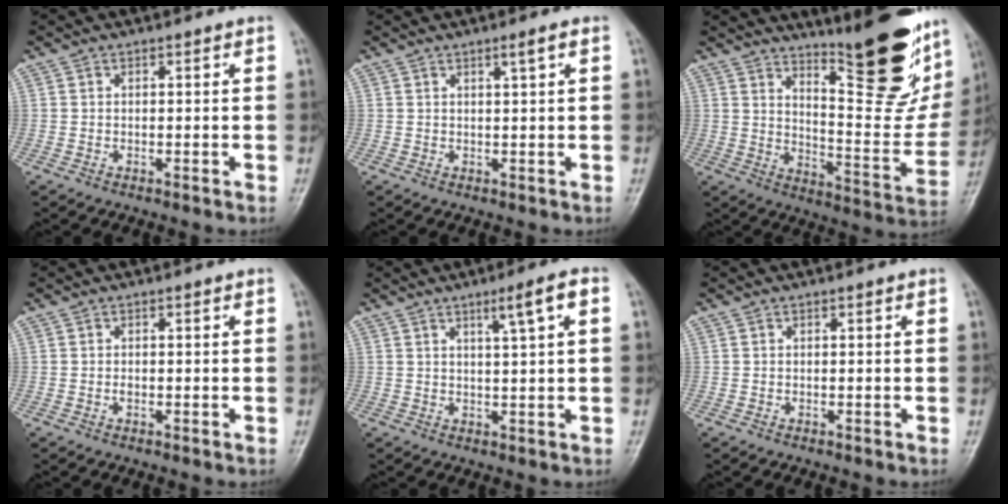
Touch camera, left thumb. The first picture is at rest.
{"total": 2.0, "force": [1.1, 0.0, 1.6], "torque": [-0.028, -0.007, 0.018]}
{"total": 23.6, "force": [15.9, 6.5, 16.2], "torque": [-0.189, -0.113, 0.230]}
{"total": 0.8, "force": [0.0, 0.5, 0.6], "torque": [-0.006, 0.001, -0.002]}
{"total": 5.1, "force": [2.3, 0.2, 4.6], "torque": [-0.075, -0.001, 0.039]}
{"total": 0.0}